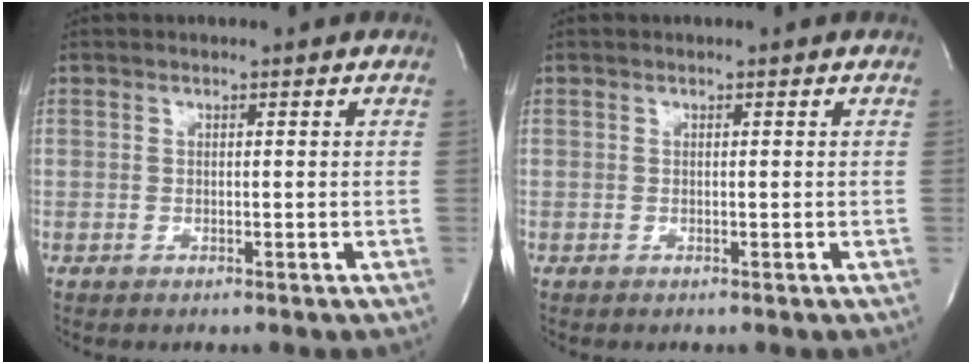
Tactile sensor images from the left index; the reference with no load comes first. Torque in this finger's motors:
{"motor_torque": [0.00, 0.00, 0.00, 0.00]}